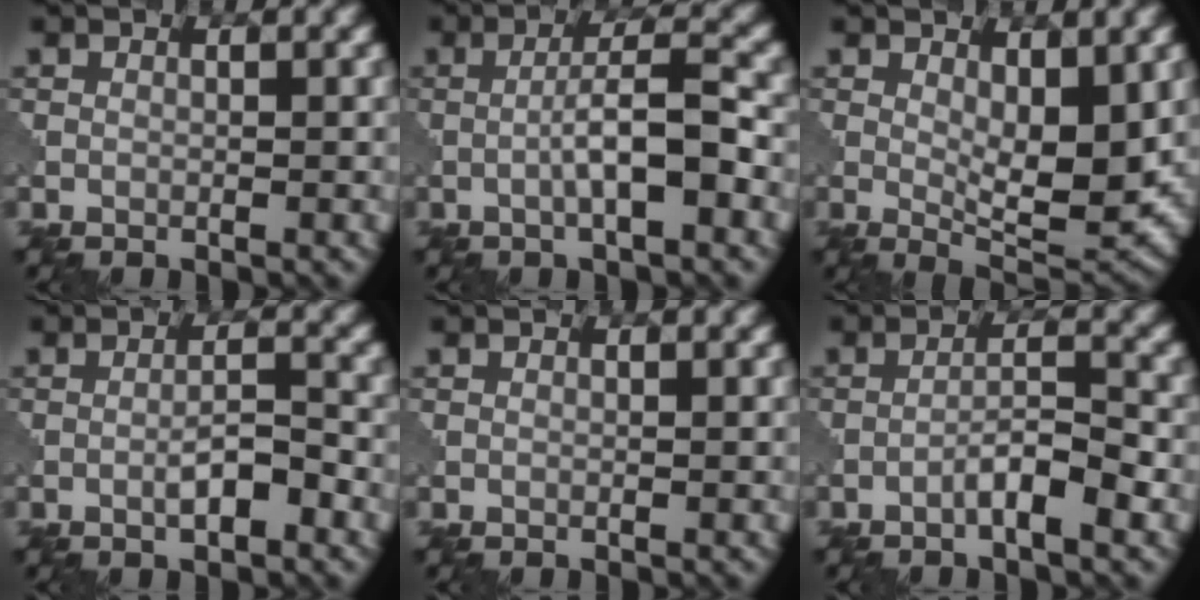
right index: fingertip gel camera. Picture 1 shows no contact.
{"total": 4.7, "force": [-1.2, 0.8, 4.5], "torque": [-0.074, 0.013, -0.025]}
{"total": 6.0, "force": [0.7, 2.4, 5.5], "torque": [-0.089, -0.011, 0.015]}
{"total": 2.8, "force": [-1.2, 0.6, 2.5], "torque": [-0.041, 0.008, -0.023]}
{"total": 0.0}
{"total": 3.4, "force": [-1.9, 0.5, 2.8], "torque": [-0.047, 0.013, -0.038]}